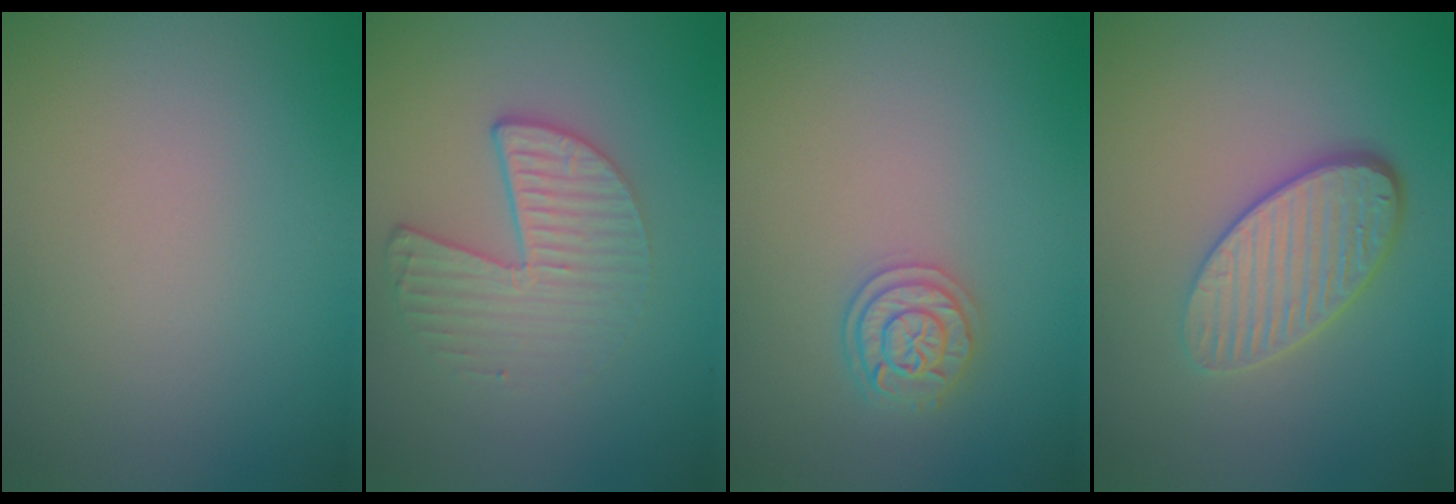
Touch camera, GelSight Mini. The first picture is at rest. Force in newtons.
{"total": 3.6, "press": 2.7, "slide": 2.4}
{"total": 2.4, "press": 2.4, "slide": 0.4}
{"total": 4.9, "press": 3.7, "slide": 3.2}